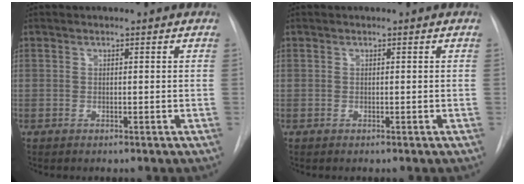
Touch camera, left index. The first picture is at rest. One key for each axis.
{"total": 0.0}